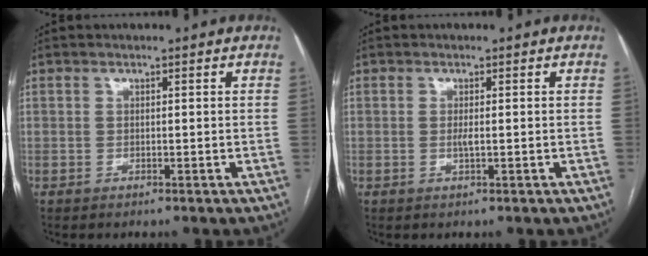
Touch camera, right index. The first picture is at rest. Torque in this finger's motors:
{"motor_torque": [0.19, 0.17, 0.09, 0.03]}